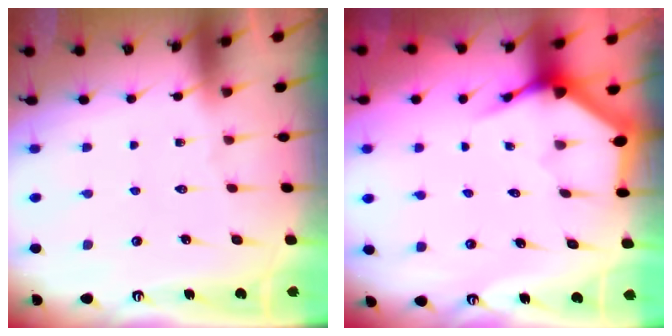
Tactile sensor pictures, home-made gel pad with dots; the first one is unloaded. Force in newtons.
{"total": 3.6, "press": 3.6, "slide": 0.5}